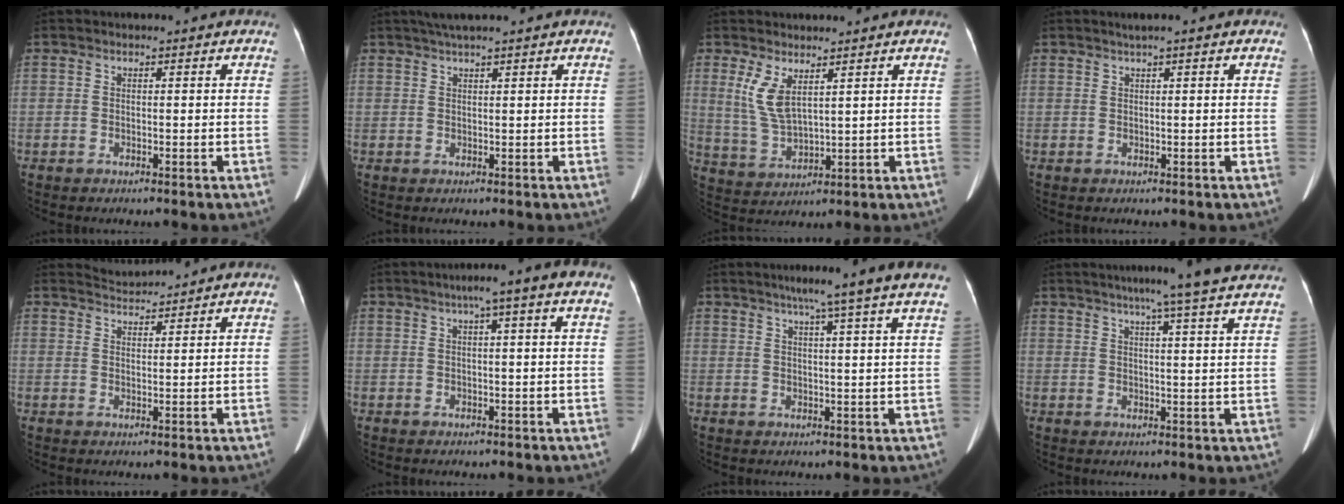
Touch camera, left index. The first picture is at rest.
{"total": 3.5, "force": [2.8, -0.1, 2.0], "torque": [-0.030, 0.027, 0.052]}
{"total": 5.5, "force": [2.6, 1.6, 4.6], "torque": [-0.111, -0.009, 0.066]}
{"total": 2.0, "force": [1.4, 0.1, 1.4], "torque": [-0.022, 0.016, 0.019]}
{"total": 2.8, "force": [2.7, -0.4, -0.6], "torque": [0.002, 0.008, 0.056]}
{"total": 5.8, "force": [3.1, -0.2, 4.9], "torque": [-0.065, 0.029, 0.041]}
{"total": 9.0, "force": [6.8, -1.6, 5.8], "torque": [-0.081, 0.013, 0.078]}
{"total": 13.4, "force": [10.9, -1.0, 7.6], "torque": [-0.115, 0.010, 0.123]}